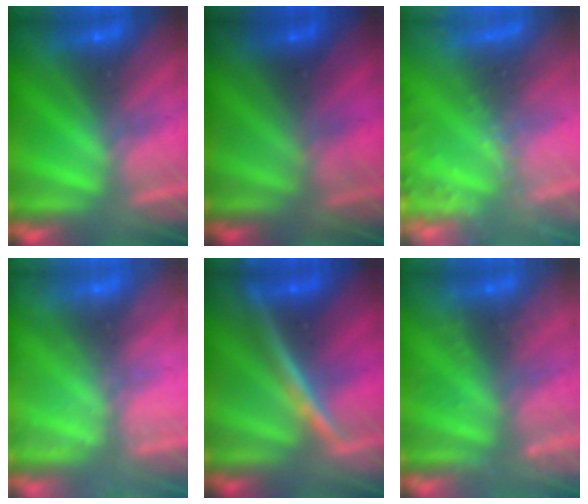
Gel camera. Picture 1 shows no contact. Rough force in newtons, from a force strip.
{"total": 2.9}
{"total": 8.2}
{"total": 2.4}
{"total": 5.3}
{"total": 2.4}